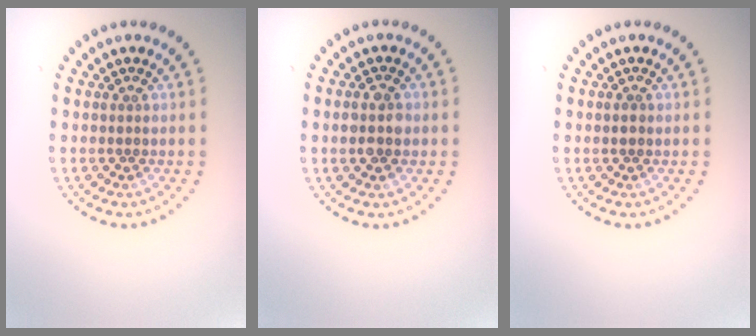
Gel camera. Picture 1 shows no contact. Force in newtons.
{"total": 2.3, "press": 2.3, "slide": 0.2}
{"total": 1.0, "press": 0.9, "slide": 0.2}